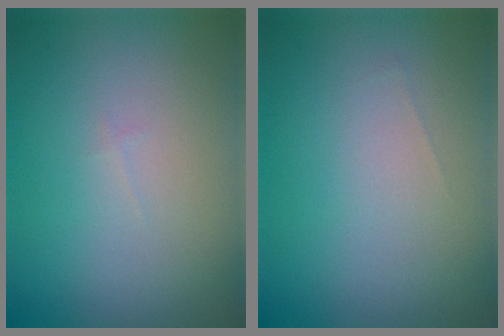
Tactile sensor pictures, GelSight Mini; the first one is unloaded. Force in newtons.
{"total": 0.0}